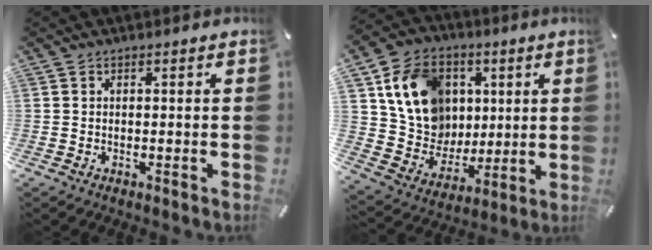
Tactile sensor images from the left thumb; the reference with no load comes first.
{"total": 16.8, "force": [5.0, 14.3, 7.1], "torque": [-0.109, -0.007, 0.105]}